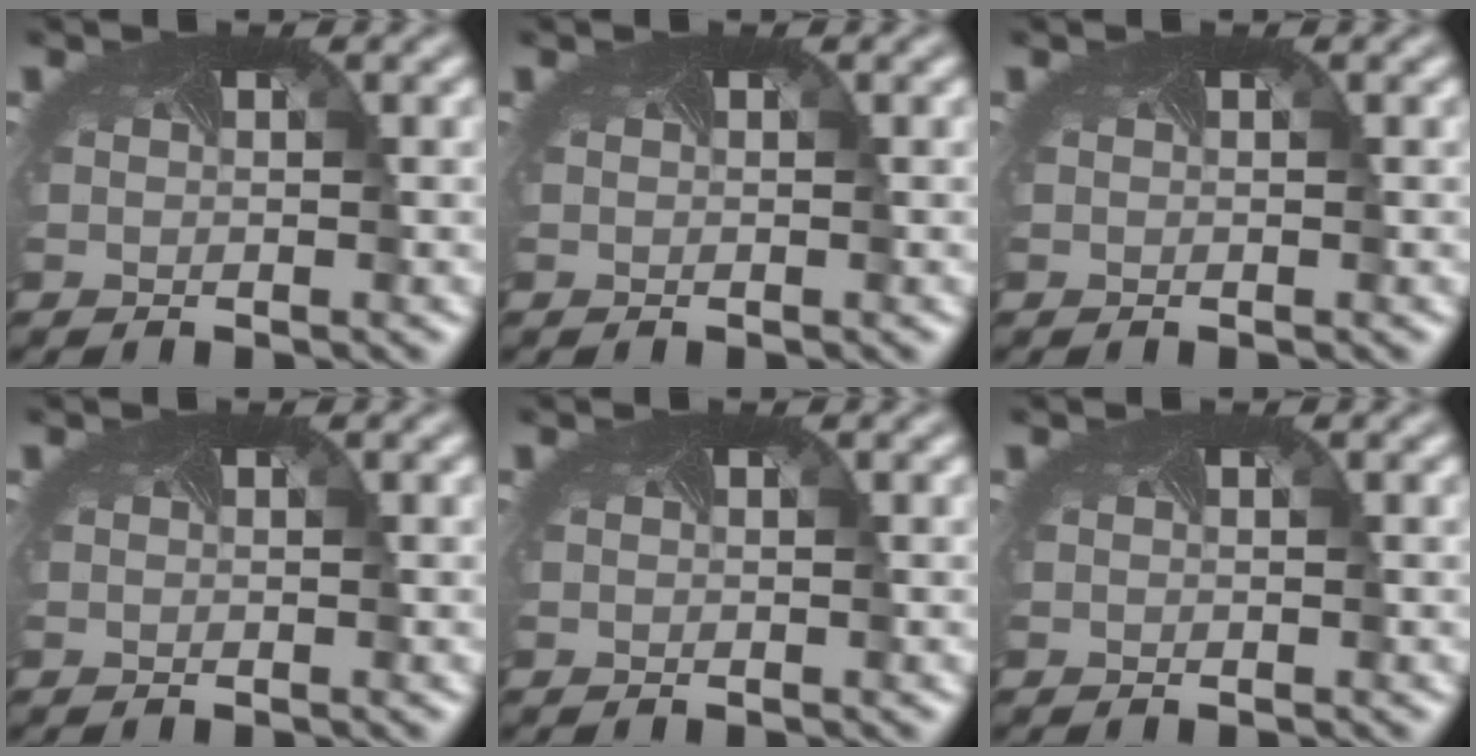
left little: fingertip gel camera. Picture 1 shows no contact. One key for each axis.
{"total": 0.0}
{"total": 0.0}
{"total": 0.0}
{"total": 0.0}
{"total": 0.0}